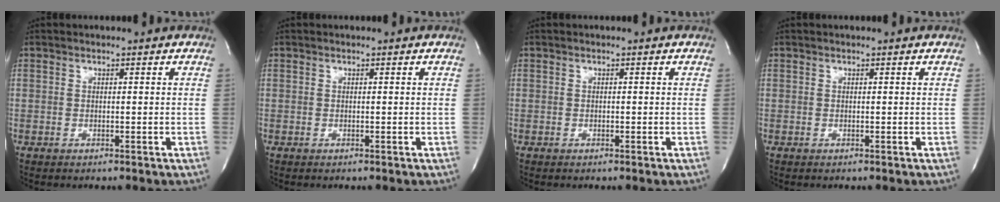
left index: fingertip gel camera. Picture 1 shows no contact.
{"total": 0.0}
{"total": 0.0}
{"total": 0.0}